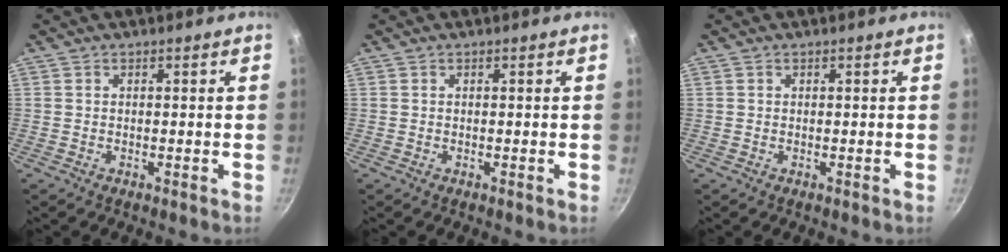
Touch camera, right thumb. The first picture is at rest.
{"total": 0.0}
{"total": 0.0}